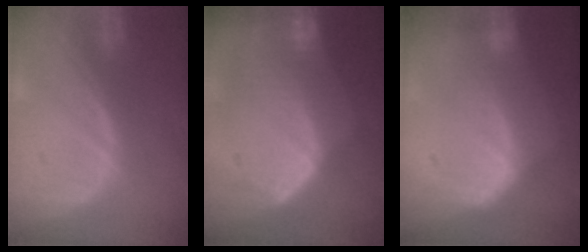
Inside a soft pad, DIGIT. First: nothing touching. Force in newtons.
{"total": 10.8, "press": 9.5, "slide": 5.2}
{"total": 7.4, "press": 6.4, "slide": 3.7}